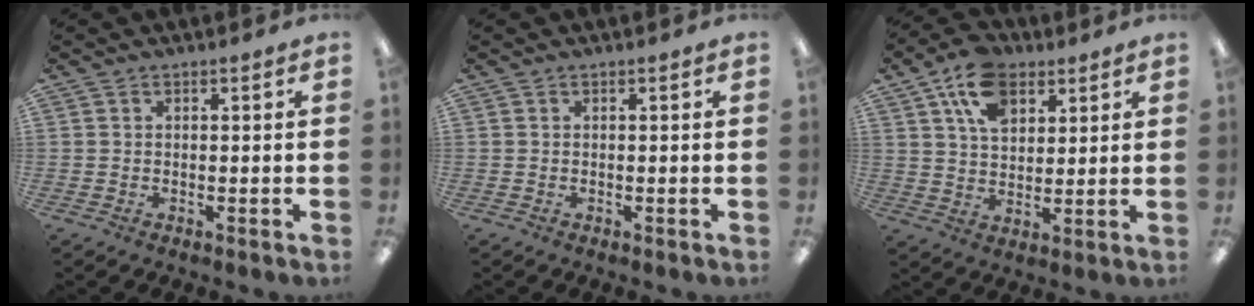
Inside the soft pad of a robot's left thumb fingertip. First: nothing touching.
{"total": 0.0}
{"total": 12.2, "force": [6.9, 7.6, 6.7], "torque": [-0.119, -0.009, 0.126]}